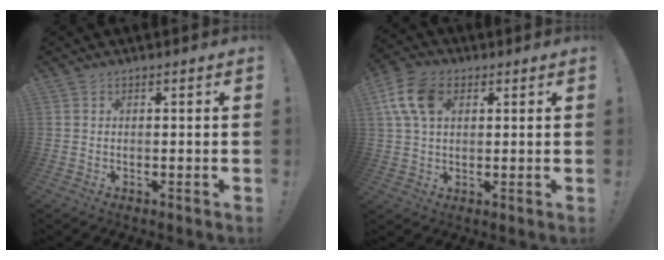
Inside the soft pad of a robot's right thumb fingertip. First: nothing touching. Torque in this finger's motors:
{"motor_torque": [0.20, 0.20, 0.22, -0.11, 0.06]}